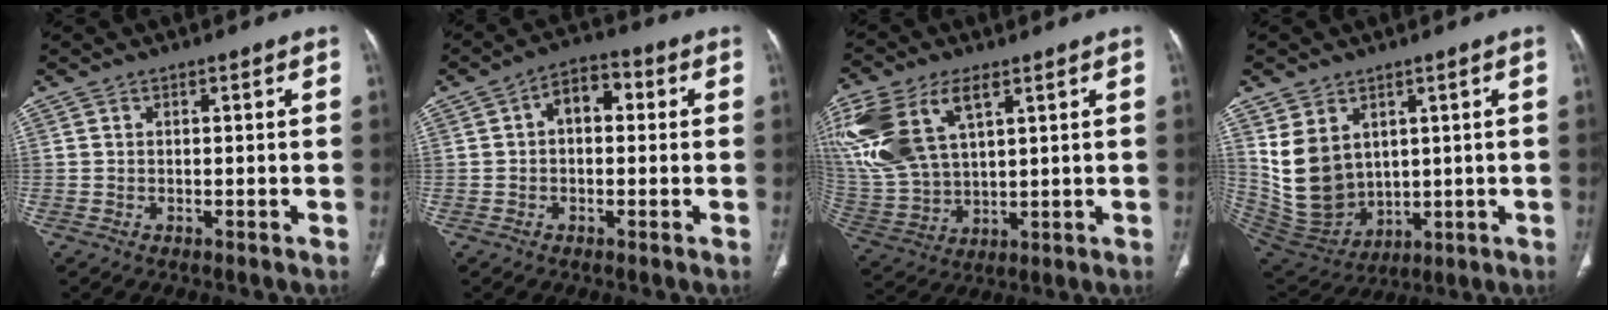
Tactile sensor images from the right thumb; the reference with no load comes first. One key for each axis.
{"total": 6.2, "fx": 0.8, "fy": 4.0, "fz": 4.8, "tx": -0.055, "ty": 0.021, "tz": 0.002}
{"total": 21.0, "fx": 8.9, "fy": 11.6, "fz": 15.1, "tx": -0.356, "ty": -0.007, "tz": 0.178}
{"total": 12.8, "fx": 3.7, "fy": 9.7, "fz": 7.5, "tx": -0.129, "ty": -0.018, "tz": 0.109}